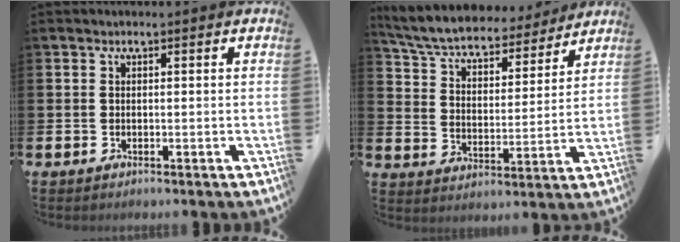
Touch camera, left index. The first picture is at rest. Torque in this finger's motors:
{"motor_torque": [1.09, -1.05, 0.68, 0.21]}